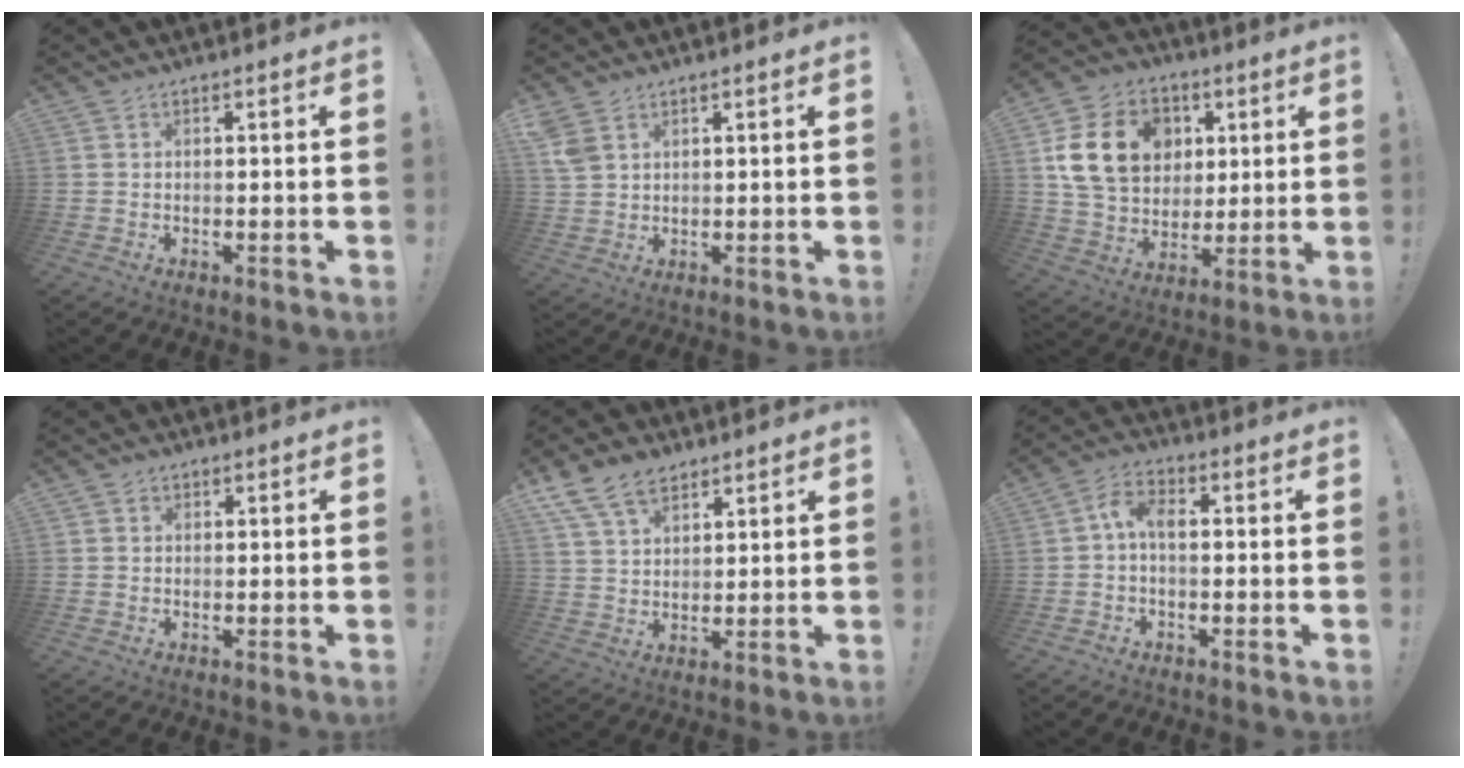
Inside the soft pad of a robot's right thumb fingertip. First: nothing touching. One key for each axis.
{"total": 4.9, "fx": 2.8, "fy": 3.2, "fz": 2.5, "tx": -0.049, "ty": -0.011, "tz": 0.055}
{"total": 18.7, "fx": 5.5, "fy": 14.7, "fz": 10.2, "tx": -0.174, "ty": -0.008, "tz": 0.115}
{"total": 1.2, "fx": 0.4, "fy": 1.1, "fz": 0.2, "tx": 0.004, "ty": -0.002, "tz": 0.006}
{"total": 10.9, "fx": 7.4, "fy": 6.5, "fz": 4.8, "tx": -0.087, "ty": -0.033, "tz": 0.143}
{"total": 6.9, "fx": 0.1, "fy": 3.7, "fz": 5.8, "tx": -0.118, "ty": 0.007, "tz": 0.004}